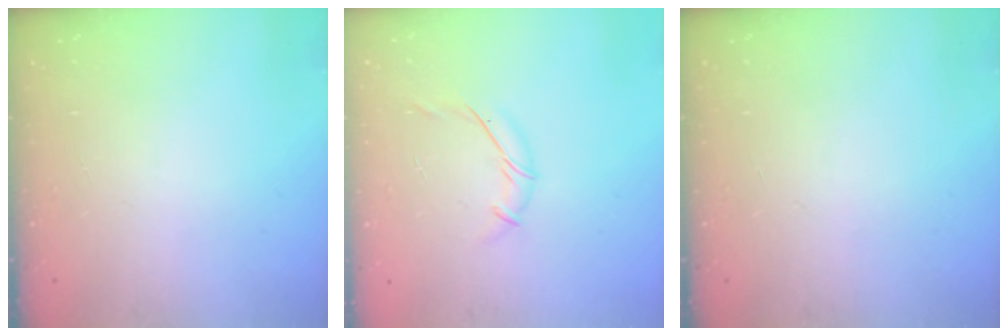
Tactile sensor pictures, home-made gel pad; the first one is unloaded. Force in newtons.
{"total": 5.3, "press": 5.2, "slide": 1.1}
{"total": 0.0}